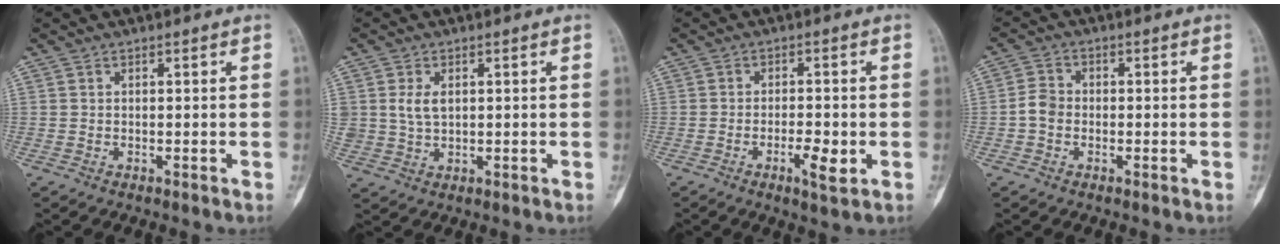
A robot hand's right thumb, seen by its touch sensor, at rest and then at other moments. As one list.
[{"total": 3.7, "force": [0.8, 2.5, 2.7], "torque": [-0.047, -0.004, 0.020]}, {"total": 4.8, "force": [-1.7, 1.4, 4.3], "torque": [-0.070, -0.001, -0.025]}, {"total": 3.4, "force": [-0.9, 2.6, 1.9], "torque": [-0.030, 0.008, -0.024]}]